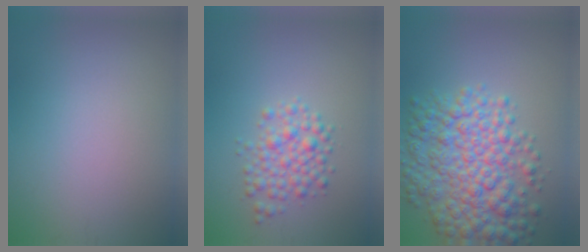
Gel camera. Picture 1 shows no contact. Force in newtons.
{"total": 3.0, "press": 3.0, "slide": 0.1}
{"total": 8.2, "press": 8.2, "slide": 0.2}